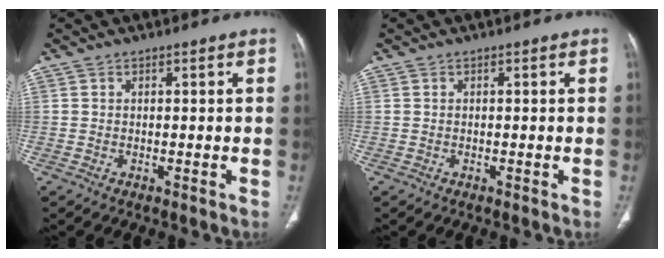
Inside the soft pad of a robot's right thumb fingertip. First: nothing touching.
{"total": 0.0}